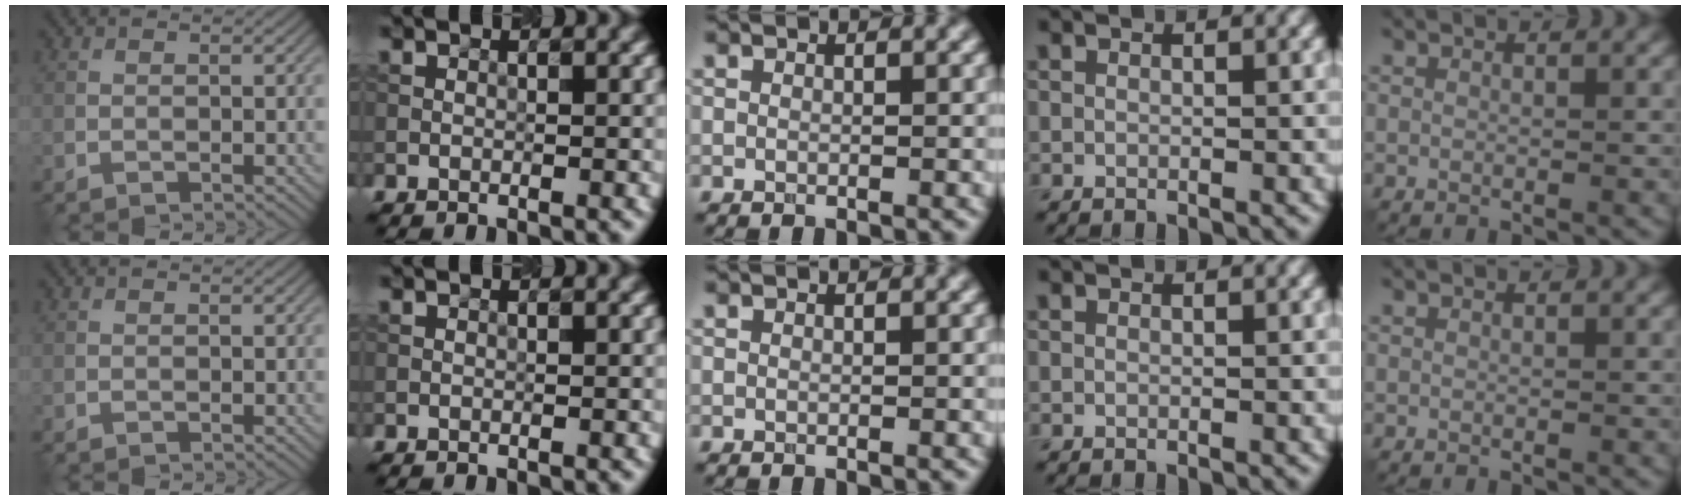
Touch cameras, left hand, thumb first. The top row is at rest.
{}